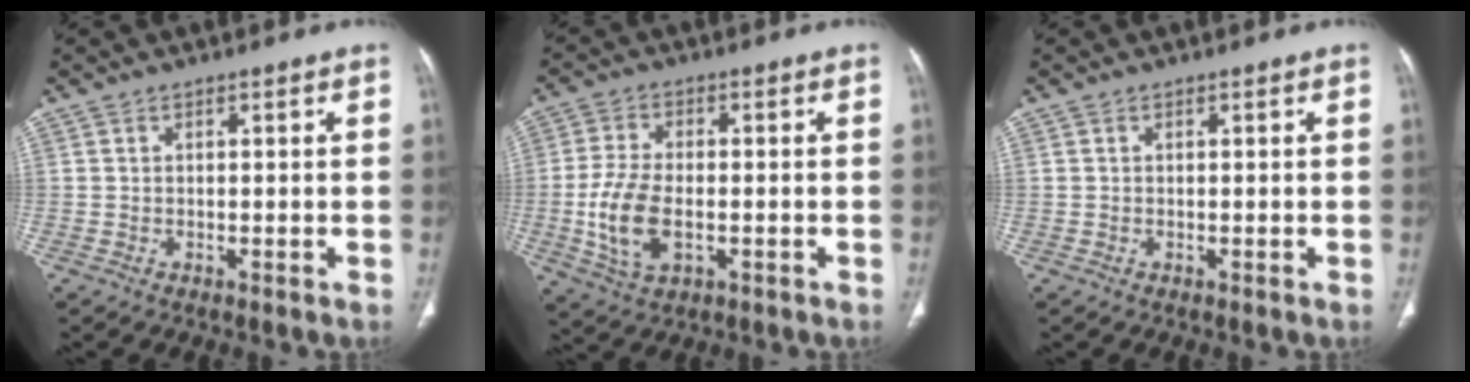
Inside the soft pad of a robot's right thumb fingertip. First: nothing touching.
{"total": 10.2, "force": [-2.0, 5.6, 8.3], "torque": [-0.170, 0.002, -0.033]}
{"total": 0.0}